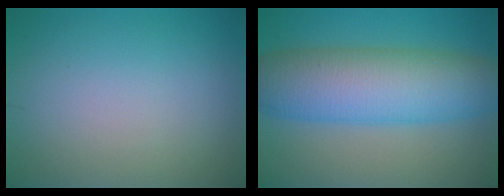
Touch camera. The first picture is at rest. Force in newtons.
{"total": 9.9, "press": 9.9, "slide": 0.4}